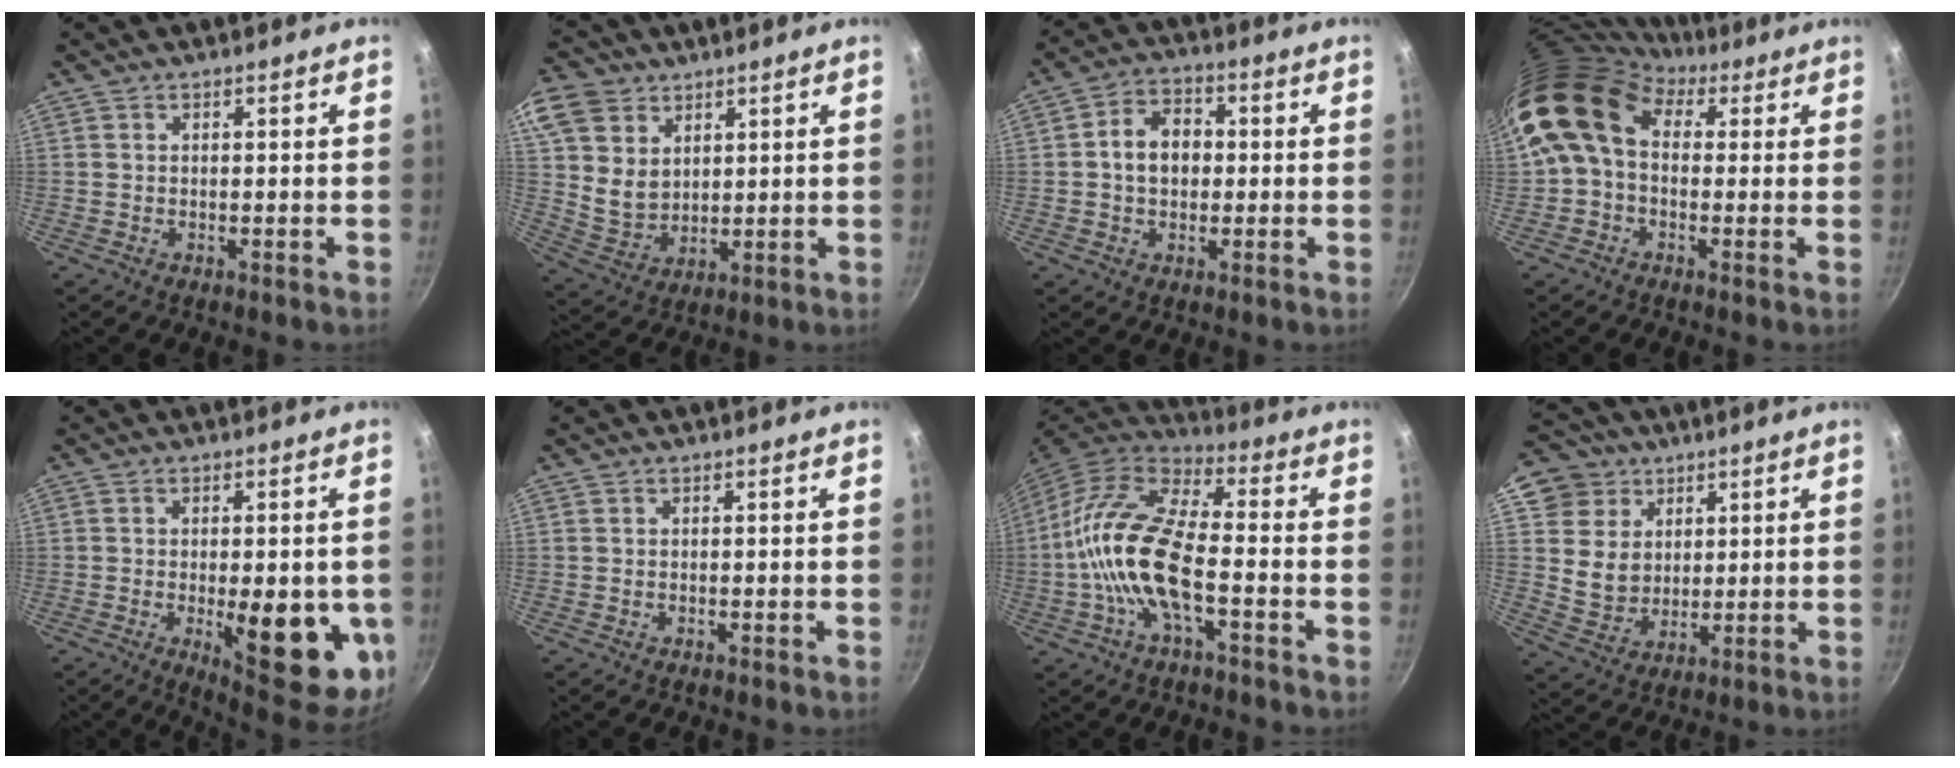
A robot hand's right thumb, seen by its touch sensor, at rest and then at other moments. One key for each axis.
{"total": 14.7, "fx": 7.1, "fy": 11.2, "fz": 6.4, "tx": -0.122, "ty": -0.013, "tz": 0.145}
{"total": 7.9, "fx": 0.2, "fy": 5.9, "fz": 5.2, "tx": -0.063, "ty": 0.019, "tz": -0.008}
{"total": 12.1, "fx": 2.4, "fy": 9.0, "fz": 7.8, "tx": -0.129, "ty": 0.020, "tz": 0.017}
{"total": 16.9, "fx": -3.3, "fy": 6.3, "fz": 15.3, "tx": -0.169, "ty": -0.018, "tz": -0.033}
{"total": 0.0}
{"total": 16.6, "fx": -3.7, "fy": 6.8, "fz": 14.7, "tx": -0.280, "ty": 0.036, "tz": -0.088}
{"total": 11.4, "fx": 5.0, "fy": 9.7, "fz": 3.5, "tx": -0.031, "ty": -0.013, "tz": 0.096}